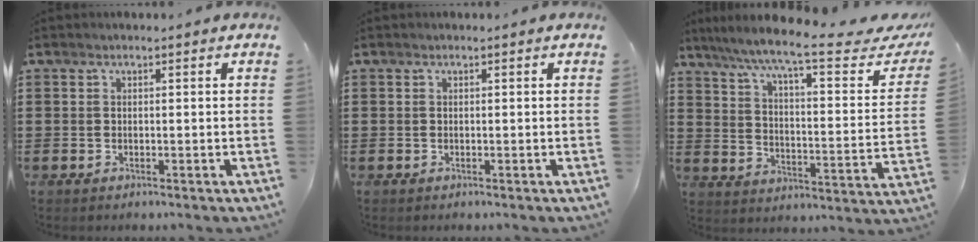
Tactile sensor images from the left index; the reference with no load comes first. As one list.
[{"total": 0.0}, {"total": 10.2, "force": [7.9, 0.4, 6.5], "torque": [-0.136, -0.050, 0.121]}]